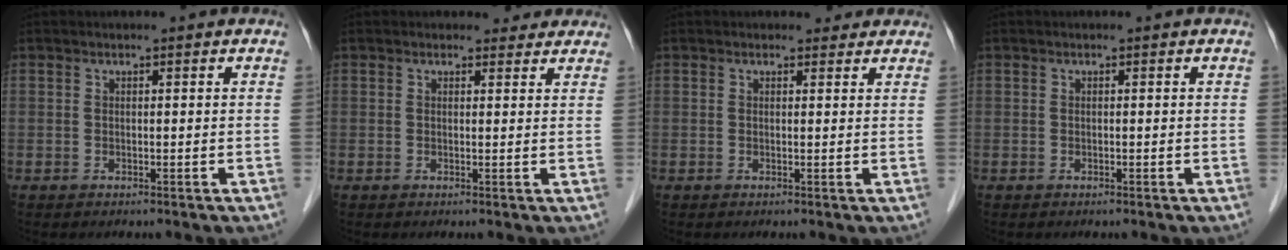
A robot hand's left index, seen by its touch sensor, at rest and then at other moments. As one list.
[{"total": 2.7, "force": [2.4, 1.2, 0.1], "torque": [0.004, 0.001, 0.019]}, {"total": 2.1, "force": [1.8, 1.0, 0.1], "torque": [0.001, 0.002, 0.016]}, {"total": 0.0}]